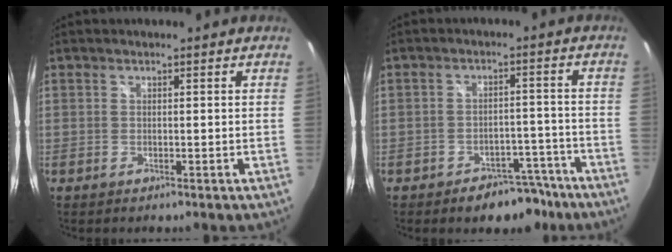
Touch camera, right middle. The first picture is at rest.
{"total": 7.5, "force": [-5.8, 4.3, 2.3], "torque": [-0.037, 0.031, -0.061]}